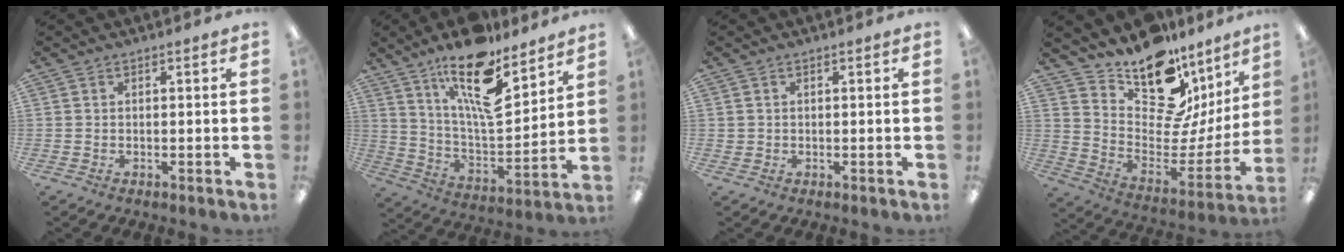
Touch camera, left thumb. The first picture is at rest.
{"total": 18.8, "force": [12.5, 6.4, 12.4], "torque": [-0.210, -0.080, 0.212]}
{"total": 0.8, "force": [0.4, 0.7, 0.0], "torque": [-0.001, 0.003, 0.007]}
{"total": 18.0, "force": [13.0, 8.8, 8.8], "torque": [-0.130, -0.120, 0.227]}